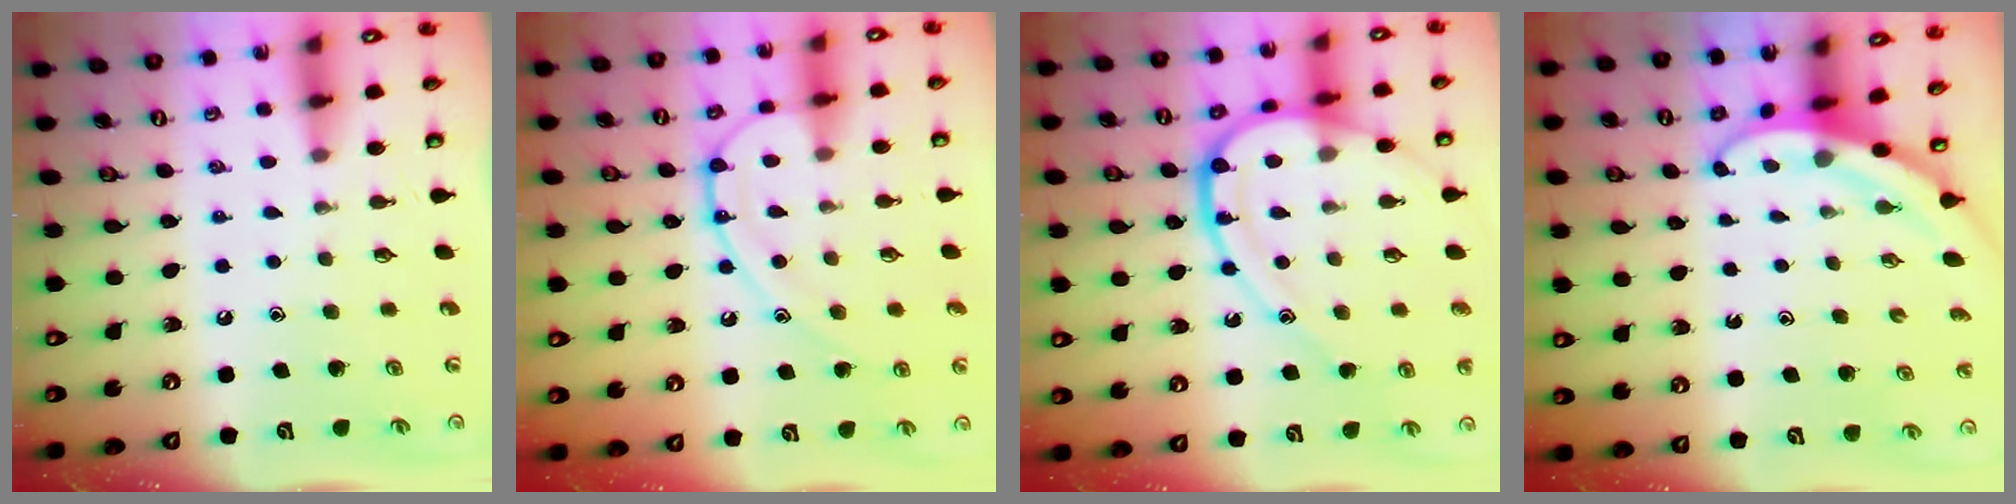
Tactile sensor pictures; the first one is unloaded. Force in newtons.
{"total": 11.6, "press": 11.6, "slide": 0.6}
{"total": 16.2, "press": 16.1, "slide": 1.7}
{"total": 3.2, "press": 3.2, "slide": 0.2}